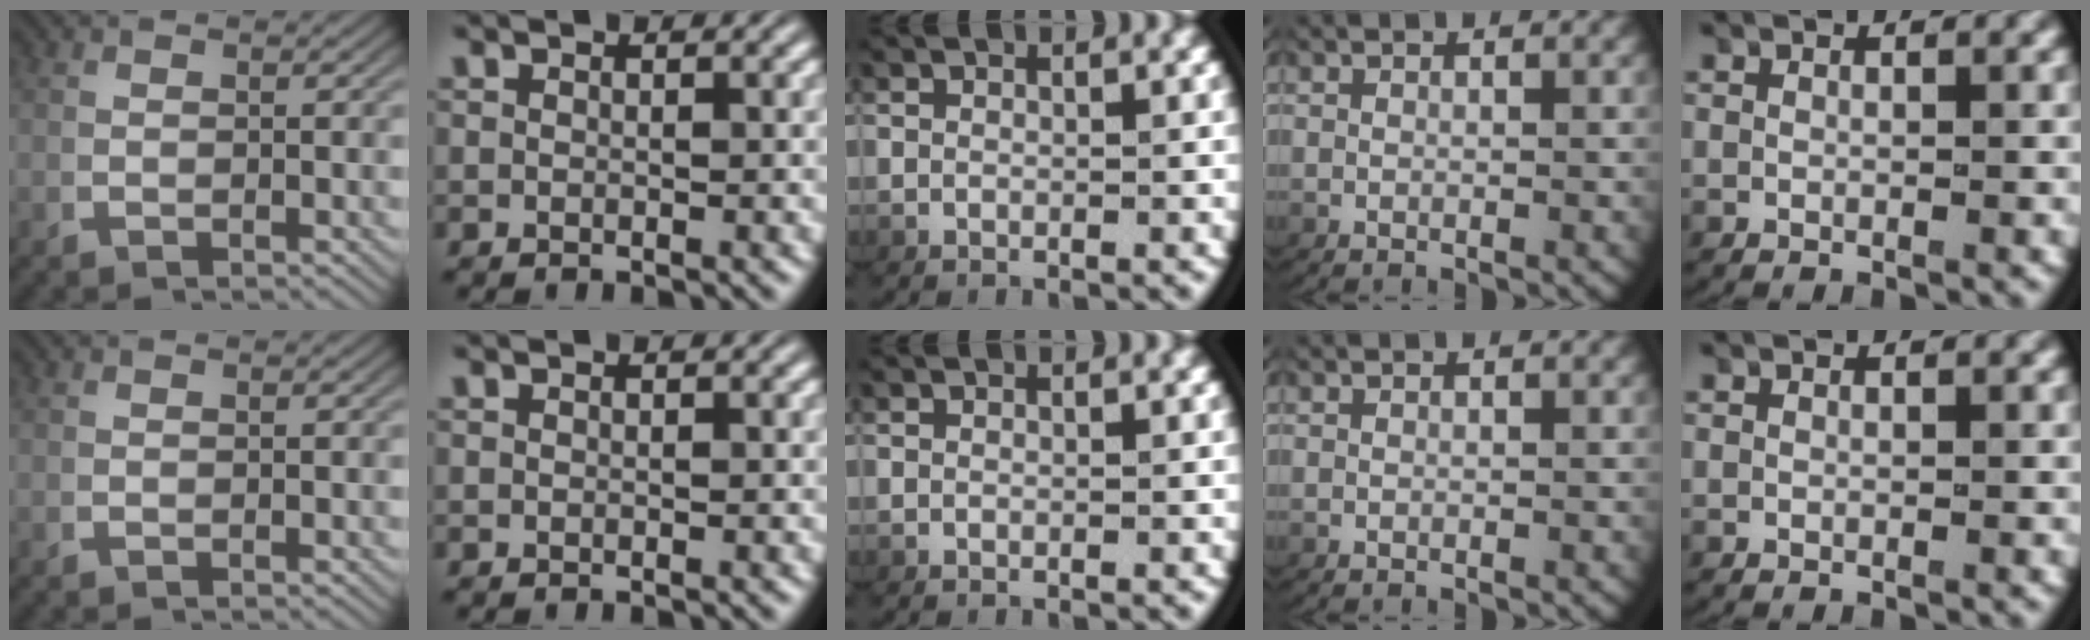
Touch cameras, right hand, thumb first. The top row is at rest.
{}